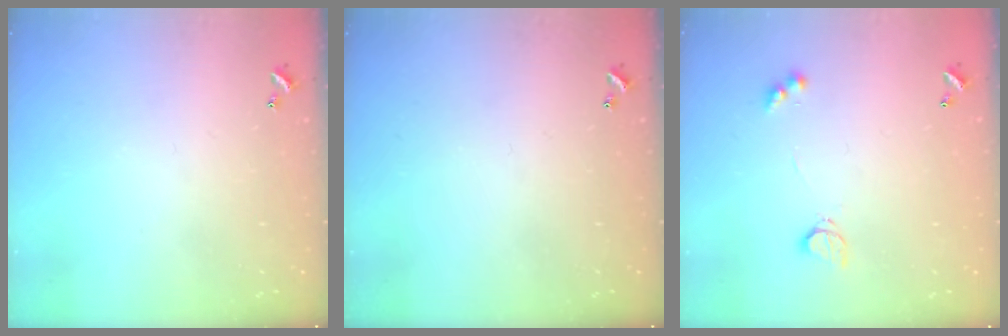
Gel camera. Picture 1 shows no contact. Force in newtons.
{"total": 0.0}
{"total": 3.0, "press": 2.9, "slide": 0.6}